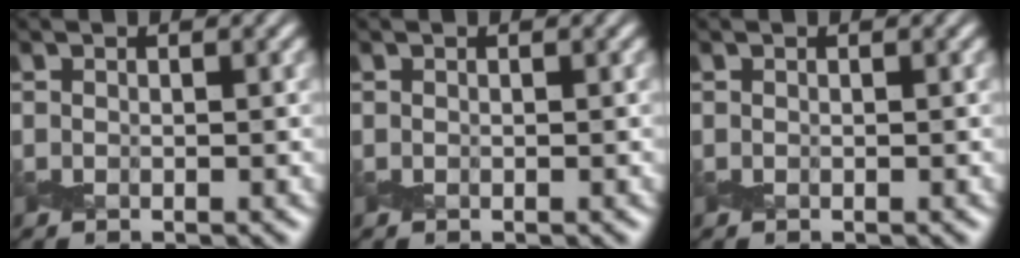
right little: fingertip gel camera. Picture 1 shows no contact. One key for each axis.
{"total": 0.0}
{"total": 0.0}